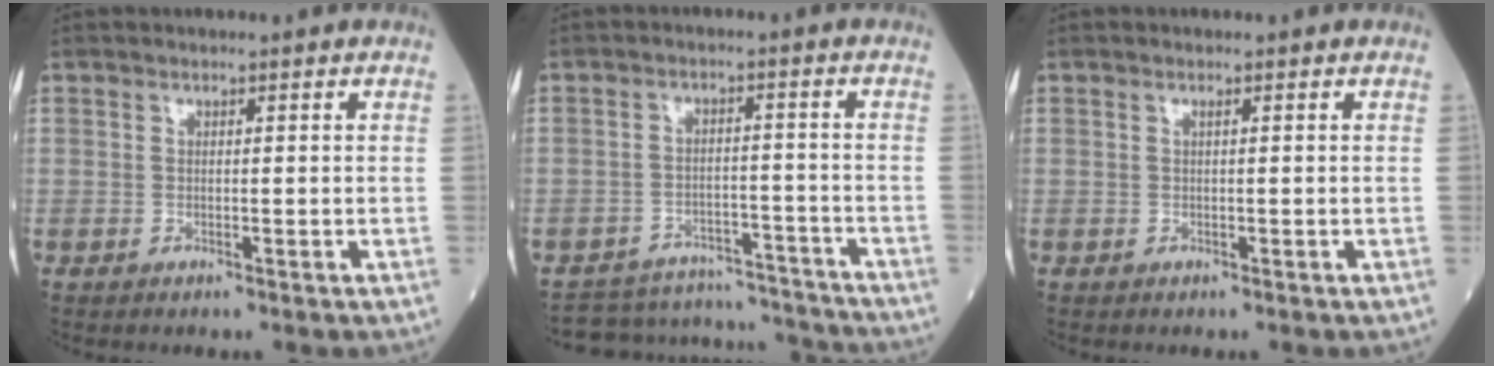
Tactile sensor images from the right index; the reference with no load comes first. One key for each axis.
{"total": 13.0, "fx": -12.6, "fy": 3.3, "fz": 0.7, "tx": -0.013, "ty": 0.031, "tz": -0.173}
{"total": 0.6, "fx": 0.1, "fy": 0.2, "fz": 0.5, "tx": -0.016, "ty": 0.000, "tz": 0.003}